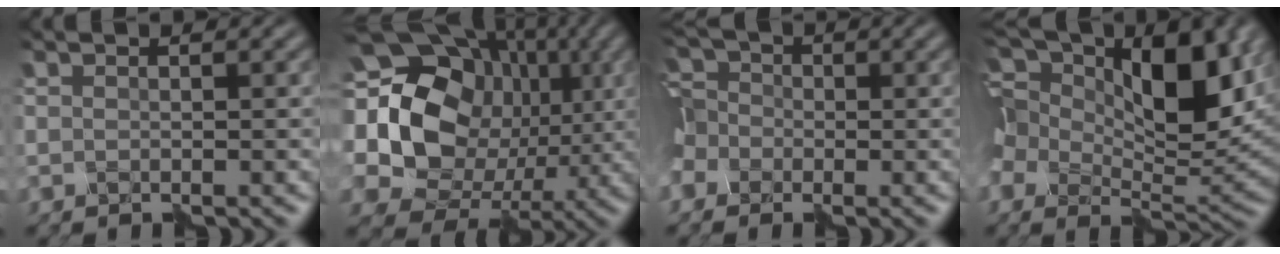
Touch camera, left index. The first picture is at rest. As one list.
[{"total": 20.3, "force": [3.5, 17.1, 10.3], "torque": [-0.229, 0.026, 0.060]}, {"total": 6.8, "force": [-1.9, 5.7, 3.3], "torque": [-0.090, 0.021, -0.060]}, {"total": 14.6, "force": [4.9, 7.7, 11.4], "torque": [-0.221, 0.013, 0.077]}]